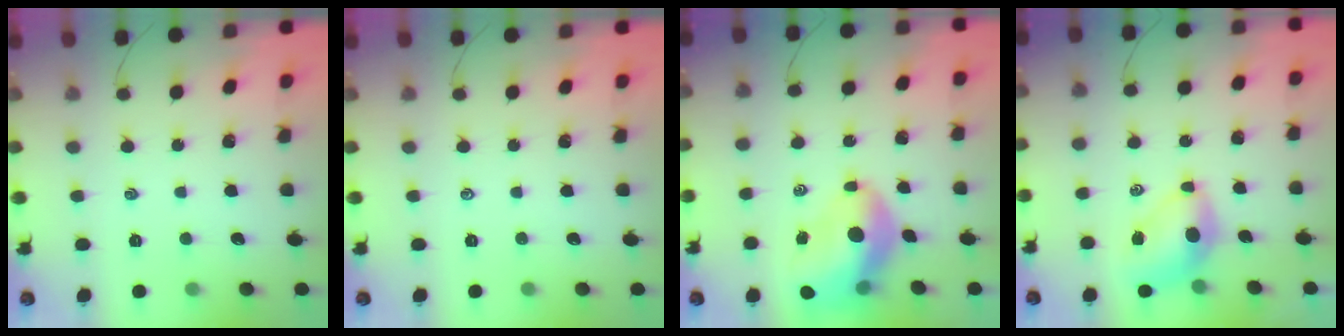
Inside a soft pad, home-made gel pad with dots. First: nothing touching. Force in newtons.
{"total": 0.0}
{"total": 11.8, "press": 11.3, "slide": 3.4}
{"total": 6.7, "press": 6.6, "slide": 1.1}